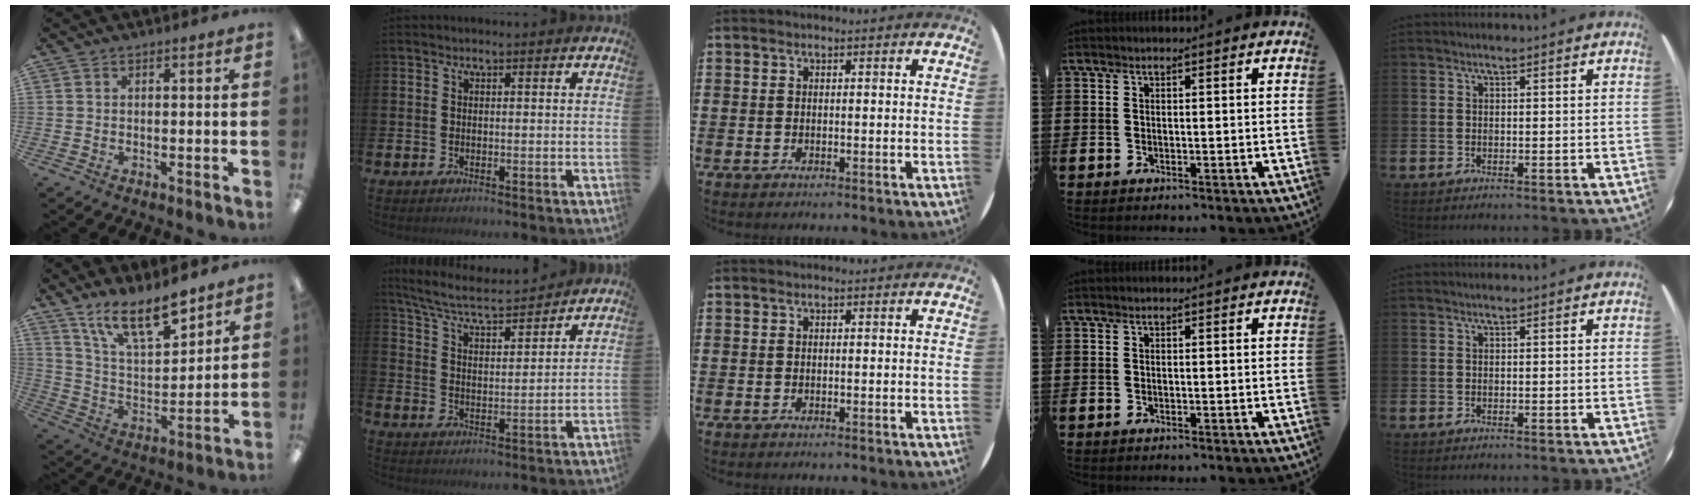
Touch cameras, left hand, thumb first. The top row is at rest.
{"thumb": {"total": 15.1, "force": [11.6, 4.9, 8.4], "torque": [-0.143, -0.065, 0.202]}, "index": {"total": 6.3, "force": [5.8, 0.8, 2.2], "torque": [-0.069, -0.039, 0.098]}}